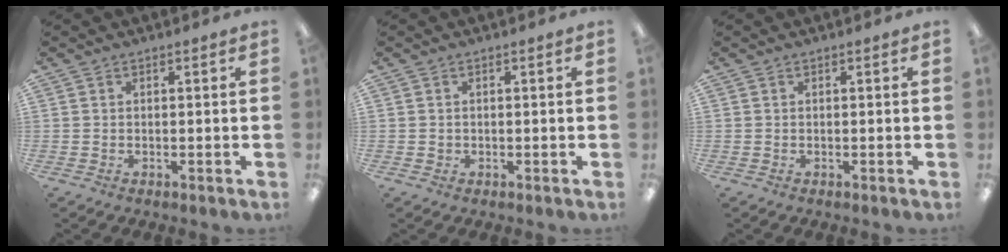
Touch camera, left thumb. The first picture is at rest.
{"total": 0.8, "force": [0.0, 0.8, 0.2], "torque": [-0.005, 0.007, -0.001]}
{"total": 0.0}